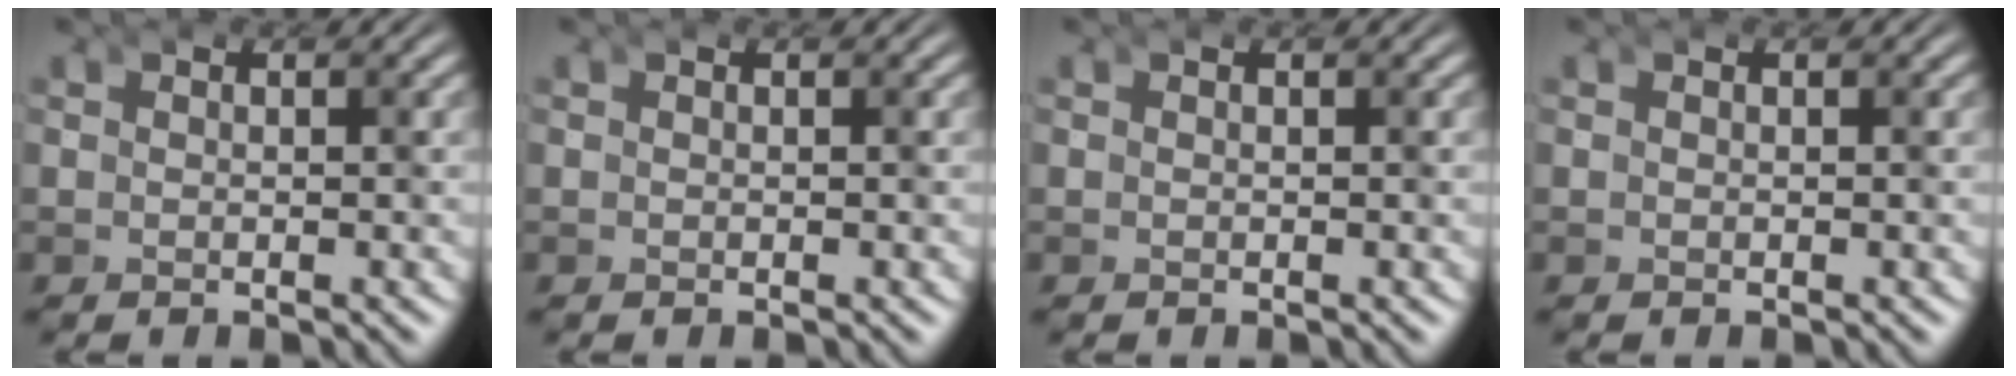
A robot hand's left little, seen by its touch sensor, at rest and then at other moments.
{"total": 0.0}
{"total": 0.0}
{"total": 0.0}